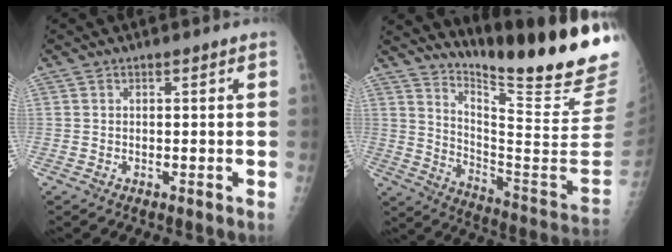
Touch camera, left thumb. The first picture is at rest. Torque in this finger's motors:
{"motor_torque": [1.11, -0.65, 1.38, -1.38, 0.07]}